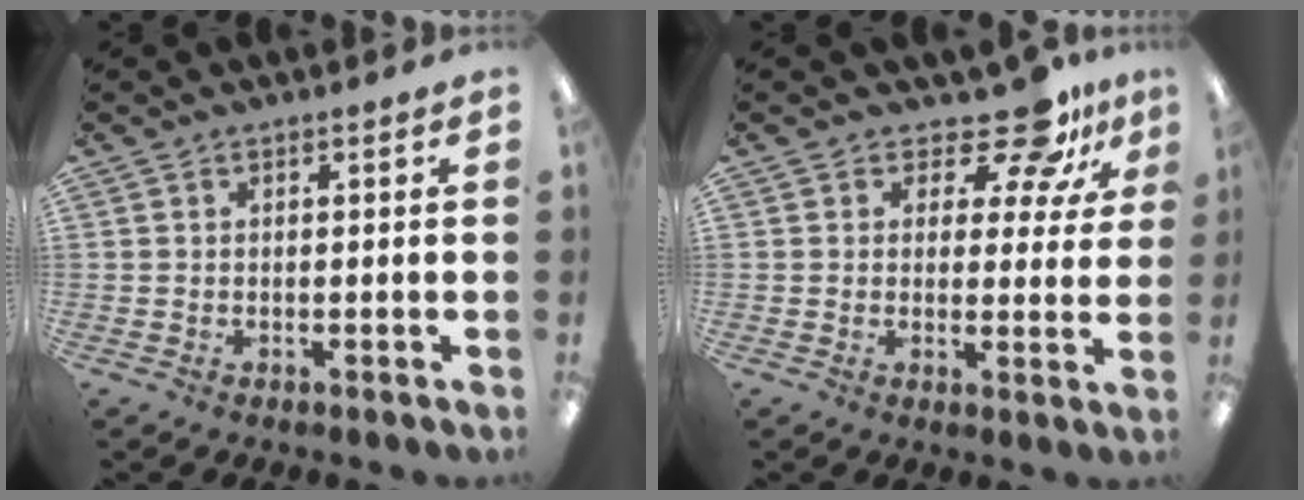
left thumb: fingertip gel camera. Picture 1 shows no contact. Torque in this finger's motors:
{"motor_torque": [0.58, 0.26, -0.20, -0.13, 0.07]}